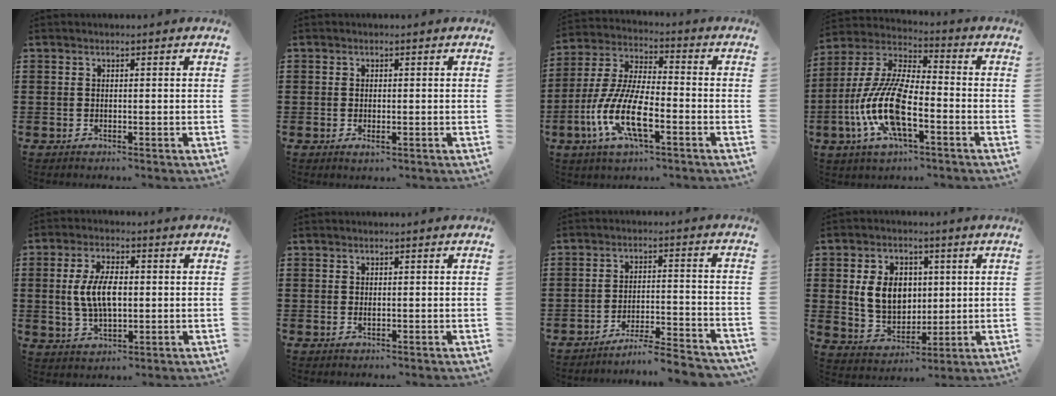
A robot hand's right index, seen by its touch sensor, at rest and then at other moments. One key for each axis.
{"total": 0.8, "fx": -0.1, "fy": 0.2, "fz": 0.8, "tx": -0.014, "ty": -0.003, "tz": 0.000}
{"total": 11.0, "fx": -4.6, "fy": 3.3, "fz": 9.4, "tx": -0.236, "ty": -0.017, "tz": -0.095}
{"total": 13.2, "fx": -4.9, "fy": 4.5, "fz": 11.4, "tx": -0.270, "ty": -0.014, "tz": -0.101}
{"total": 7.4, "fx": 0.3, "fy": 3.6, "fz": 6.5, "tx": -0.144, "ty": 0.004, "tz": -0.001}
{"total": 0.0}
{"total": 5.2, "fx": -5.0, "fy": -0.3, "fz": 1.6, "tx": -0.028, "ty": -0.007, "tz": -0.098}
{"total": 8.3, "fx": 1.3, "fy": 6.4, "fz": 5.1, "tx": -0.108, "ty": 0.011, "tz": 0.022}